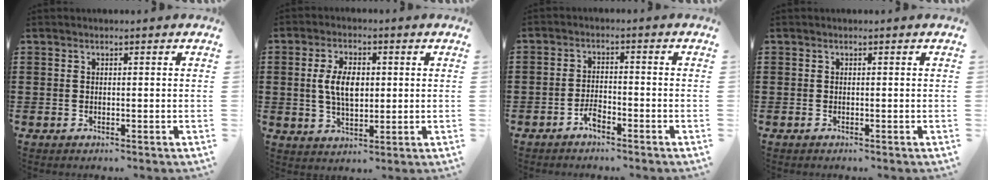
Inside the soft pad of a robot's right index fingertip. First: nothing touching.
{"total": 6.3, "force": [0.5, 3.4, 5.3], "torque": [-0.113, 0.003, 0.002]}
{"total": 2.4, "force": [-1.9, 0.7, 1.3], "torque": [-0.028, 0.002, -0.037]}
{"total": 0.0}